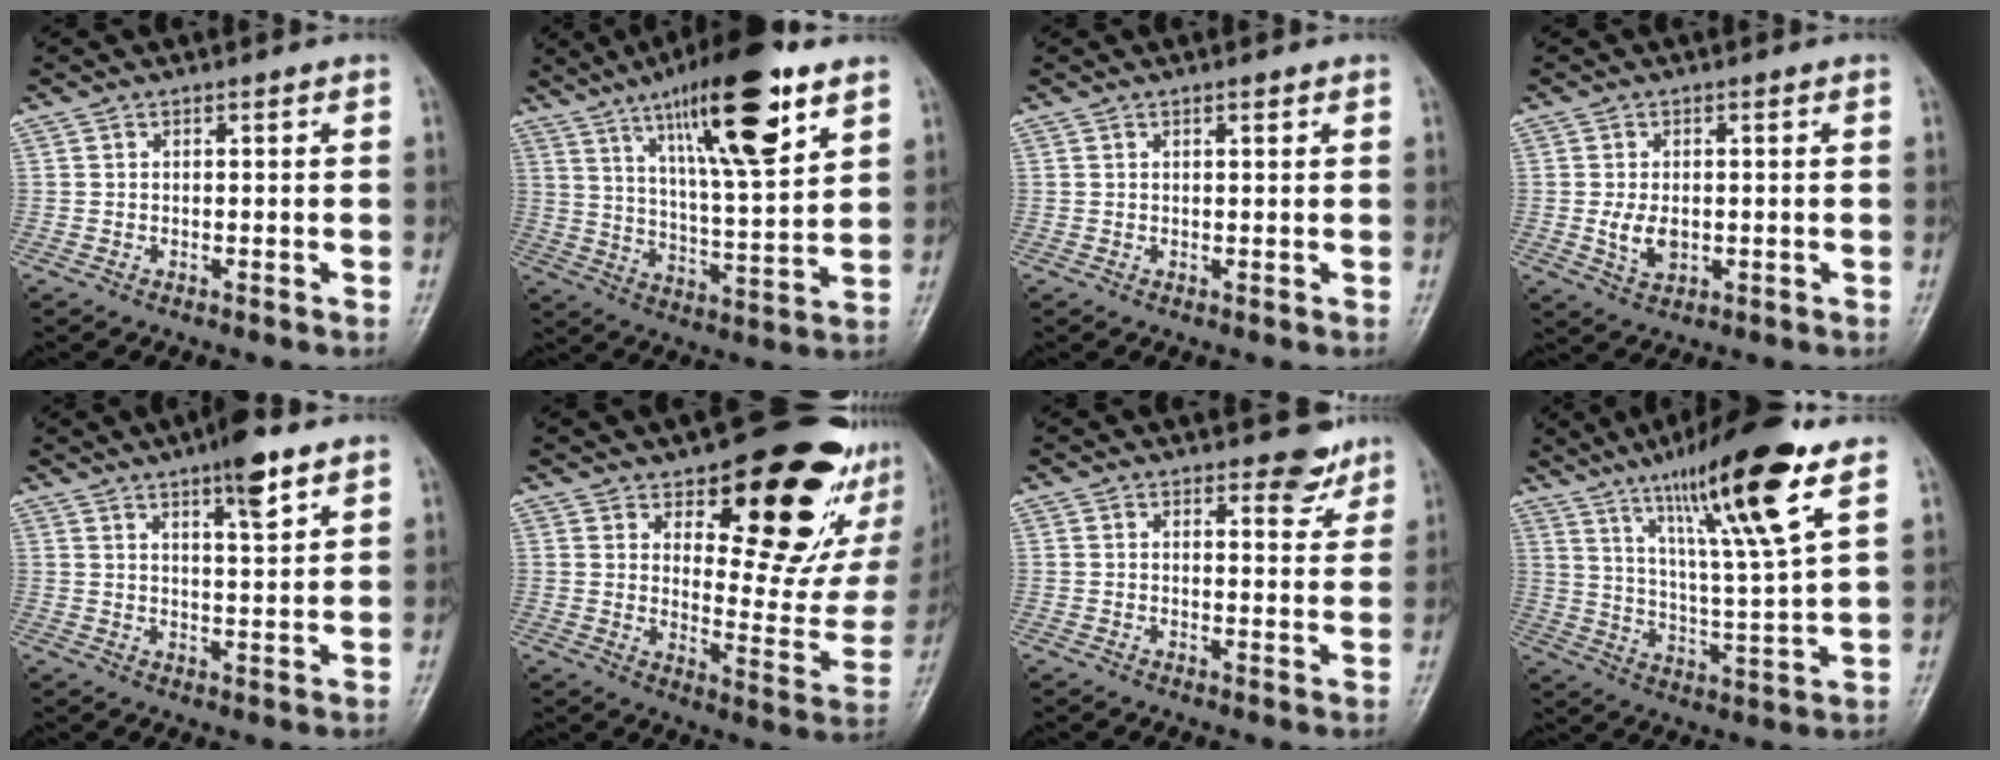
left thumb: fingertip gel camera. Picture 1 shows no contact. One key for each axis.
{"total": 20.3, "fx": 11.4, "fy": 4.3, "fz": 16.3, "tx": -0.246, "ty": -0.044, "tz": 0.191}
{"total": 1.3, "fx": 0.8, "fy": 0.4, "fz": 1.0, "tx": -0.013, "ty": -0.002, "tz": 0.011}
{"total": 4.7, "fx": -0.3, "fy": 3.0, "fz": 3.6, "tx": -0.062, "ty": -0.007, "tz": 0.000}
{"total": 7.8, "fx": 4.9, "fy": 1.7, "fz": 5.9, "tx": -0.082, "ty": -0.025, "tz": 0.075}
{"total": 25.2, "fx": 13.9, "fy": 10.7, "fz": 18.0, "tx": -0.179, "ty": -0.076, "tz": 0.197}
{"total": 5.0, "fx": 3.8, "fy": 2.2, "fz": 2.3, "tx": -0.004, "ty": -0.026, "tz": 0.047}
{"total": 19.0, "fx": 11.1, "fy": 1.6, "fz": 15.3, "tx": -0.248, "ty": -0.050, "tz": 0.187}